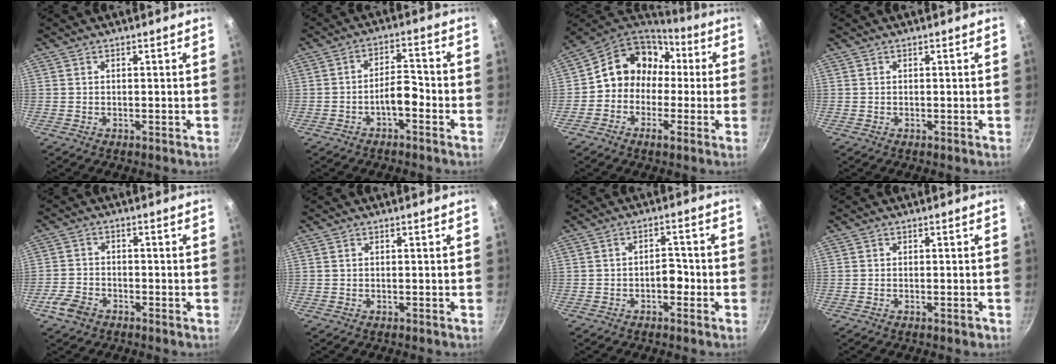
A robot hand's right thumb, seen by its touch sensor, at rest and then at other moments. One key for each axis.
{"total": 5.0, "fx": -2.6, "fy": 2.0, "fz": 3.8, "tx": -0.052, "ty": 0.034, "tz": -0.044}
{"total": 13.5, "fx": 1.2, "fy": 11.4, "fz": 7.1, "tx": -0.087, "ty": 0.042, "tz": -0.001}
{"total": 0.0}
{"total": 4.9, "fx": -3.0, "fy": 3.0, "fz": 2.5, "tx": -0.053, "ty": 0.022, "tz": -0.062}
{"total": 0.0}
{"total": 3.3, "fx": -1.4, "fy": 2.0, "fz": 2.3, "tx": -0.012, "ty": 0.021, "tz": -0.023}
{"total": 1.1, "fx": -0.6, "fy": 0.4, "fz": 0.8, "tx": -0.010, "ty": 0.004, "tz": -0.011}